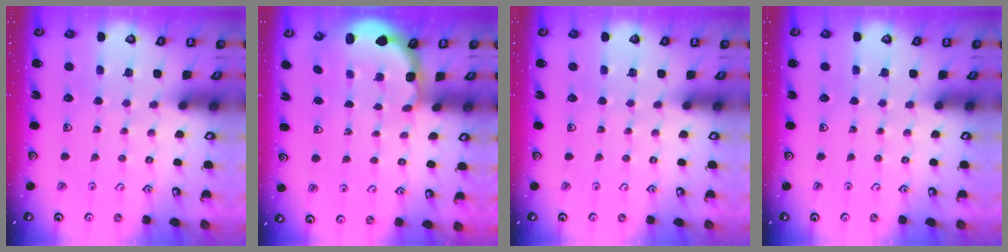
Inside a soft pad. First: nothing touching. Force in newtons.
{"total": 2.8, "press": 2.3, "slide": 1.7}
{"total": 0.0}
{"total": 0.0}